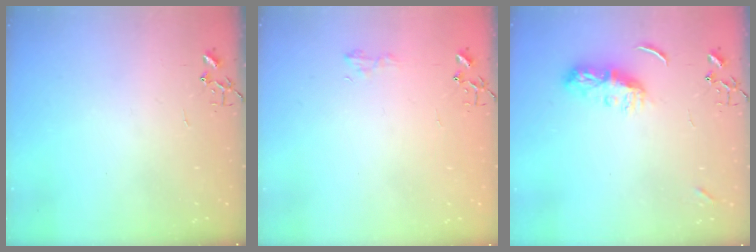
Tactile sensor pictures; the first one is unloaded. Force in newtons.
{"total": 5.6, "press": 5.6, "slide": 0.6}
{"total": 7.4, "press": 7.4, "slide": 0.5}